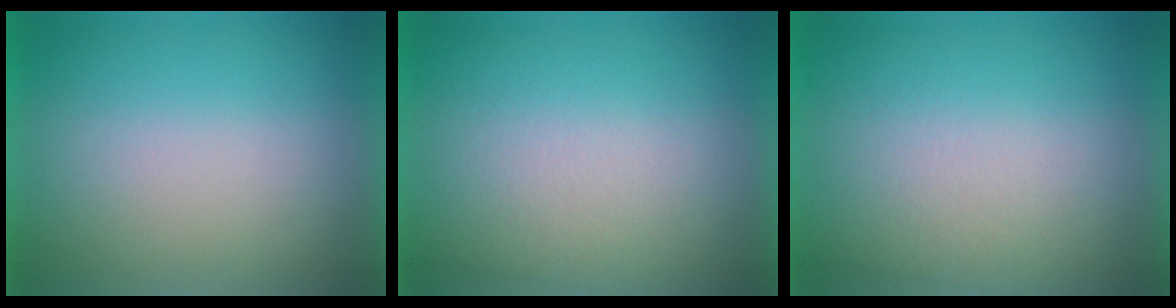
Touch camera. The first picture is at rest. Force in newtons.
{"total": 2.2}
{"total": 2.2}